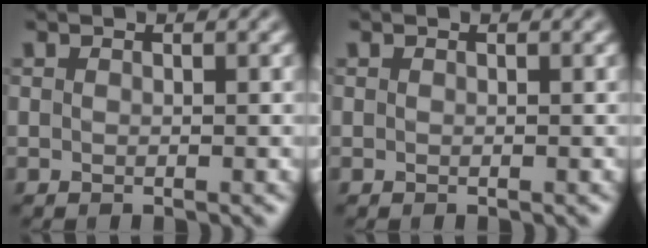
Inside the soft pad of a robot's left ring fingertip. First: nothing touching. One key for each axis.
{"total": 0.0}